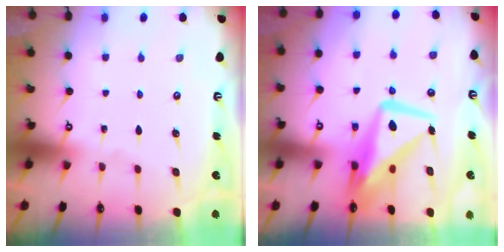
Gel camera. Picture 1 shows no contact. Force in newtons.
{"total": 11.2, "press": 11.1, "slide": 1.7}